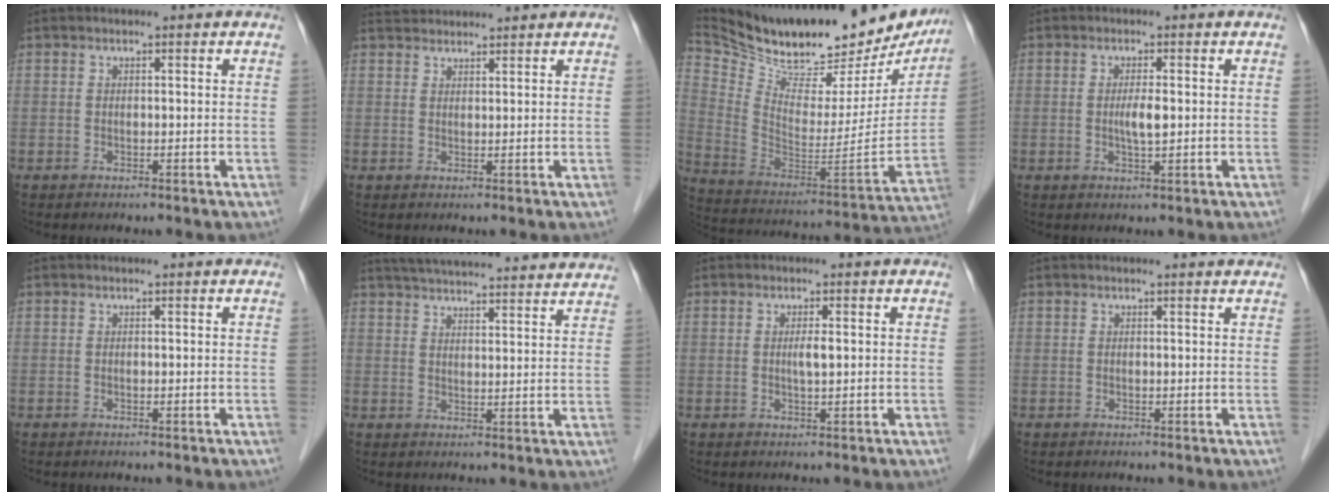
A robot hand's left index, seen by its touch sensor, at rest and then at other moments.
{"total": 4.0, "force": [3.9, 0.6, 0.4], "torque": [-0.011, 0.036, 0.071]}
{"total": 32.3, "force": [27.6, 10.0, 13.6], "torque": [-0.249, -0.042, 0.395]}
{"total": 2.6, "force": [0.0, 0.4, 2.5], "torque": [-0.051, -0.003, 0.001]}
{"total": 0.0}
{"total": 23.8, "force": [22.1, 2.8, 8.4], "torque": [-0.135, 0.009, 0.287]}
{"total": 1.7, "force": [0.1, 0.2, 1.7], "torque": [-0.032, 0.000, 0.003]}
{"total": 2.2, "force": [2.2, 0.3, 0.4], "torque": [-0.011, 0.006, 0.018]}